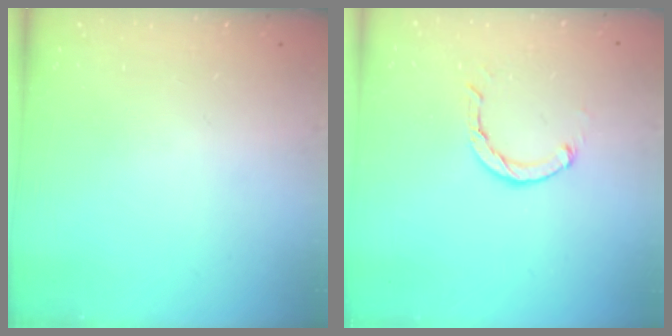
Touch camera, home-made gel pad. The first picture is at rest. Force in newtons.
{"total": 2.1, "press": 2.1, "slide": 0.3}